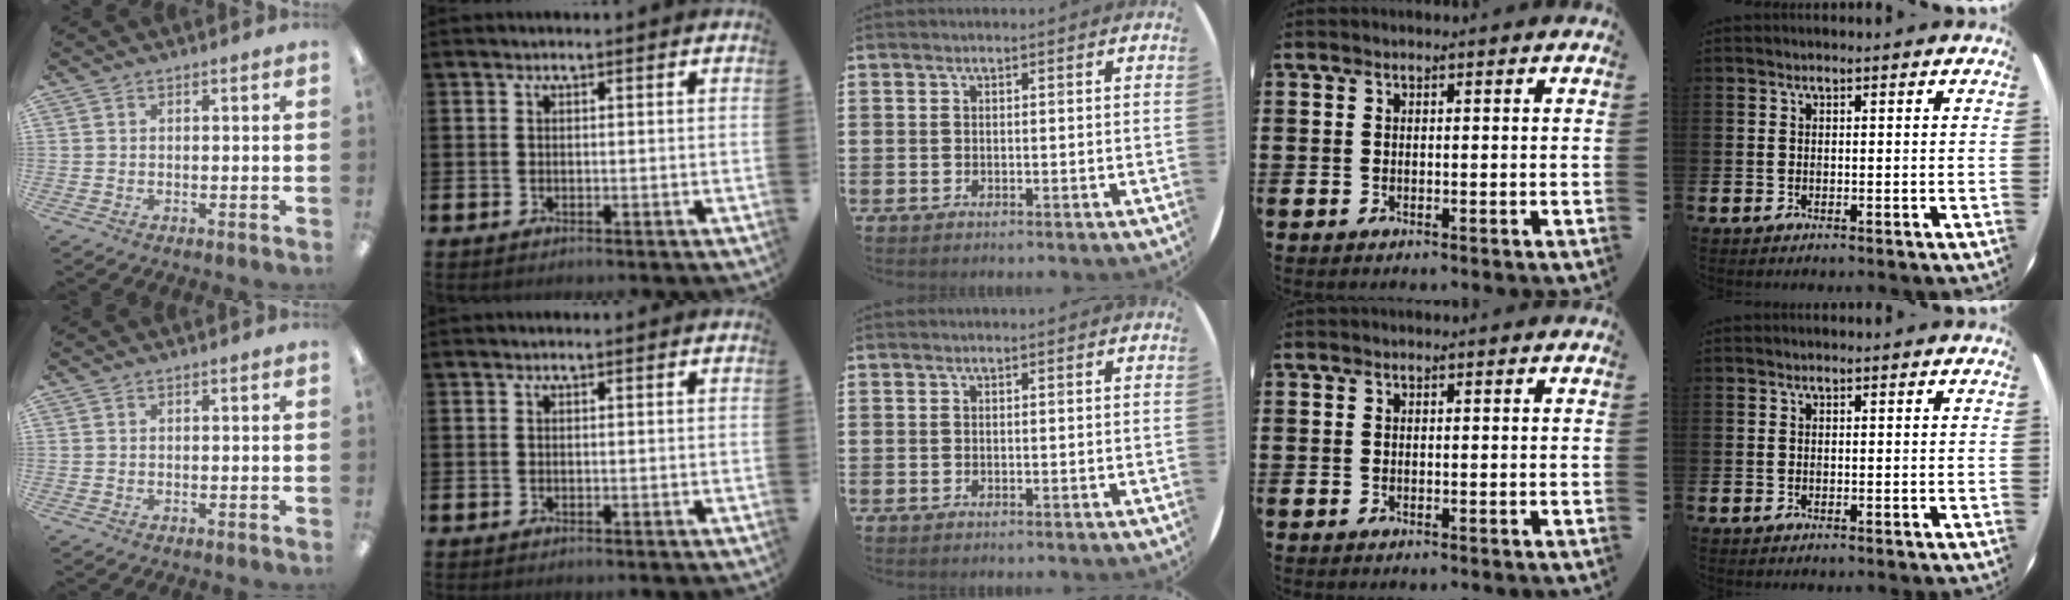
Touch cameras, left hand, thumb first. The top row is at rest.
{}